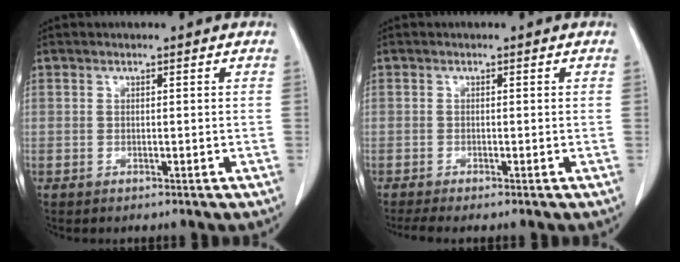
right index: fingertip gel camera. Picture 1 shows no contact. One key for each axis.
{"total": 1.9, "fx": -1.4, "fy": -0.1, "fz": 1.2, "tx": -0.027, "ty": -0.006, "tz": -0.030}